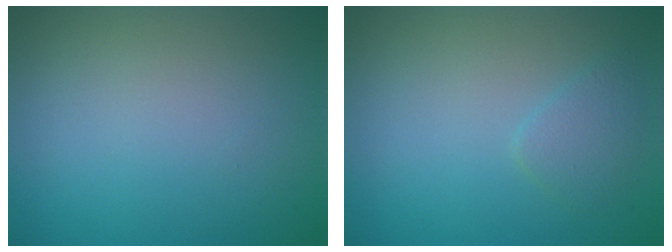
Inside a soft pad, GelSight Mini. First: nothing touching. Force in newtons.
{"total": 1.5, "press": 1.5, "slide": 0.1}